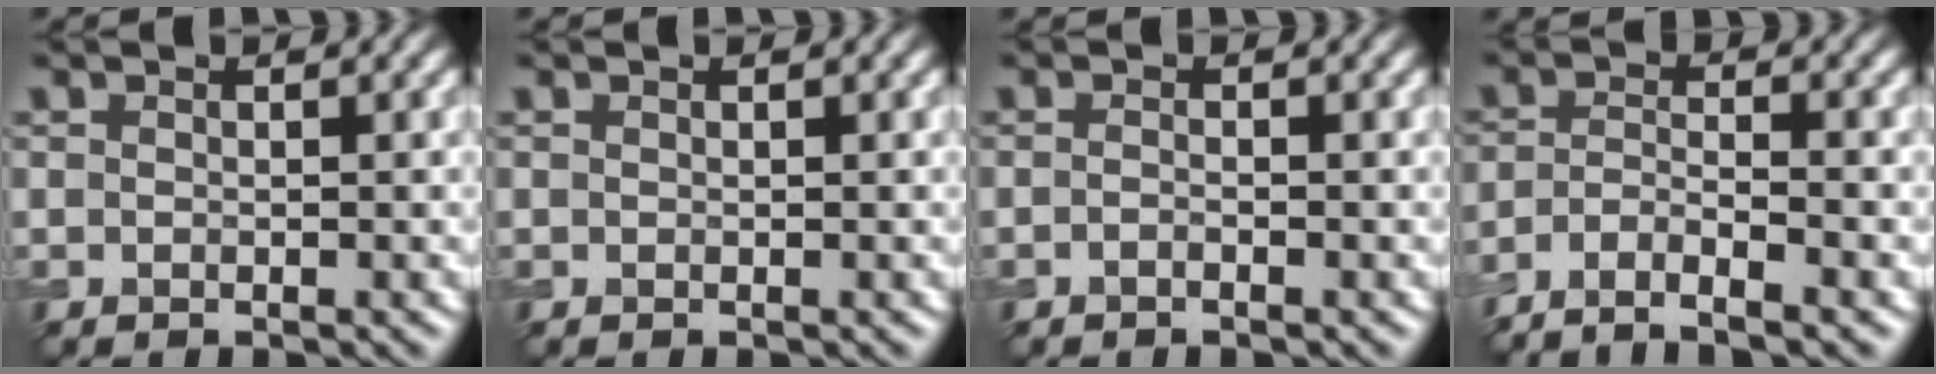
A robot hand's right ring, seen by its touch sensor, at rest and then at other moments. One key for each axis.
{"total": 0.0}
{"total": 0.7, "fx": -0.5, "fy": 0.2, "fz": 0.5, "tx": -0.011, "ty": -0.003, "tz": -0.011}
{"total": 4.5, "fx": -3.3, "fy": 0.9, "fz": 2.9, "tx": -0.050, "ty": -0.002, "tz": -0.067}